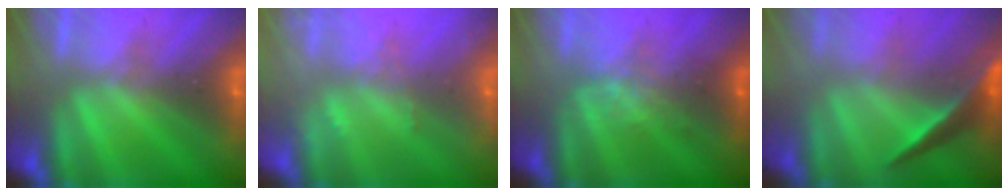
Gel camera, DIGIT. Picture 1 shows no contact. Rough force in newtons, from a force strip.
{"total": 8.4}
{"total": 3.9}
{"total": 1.9}